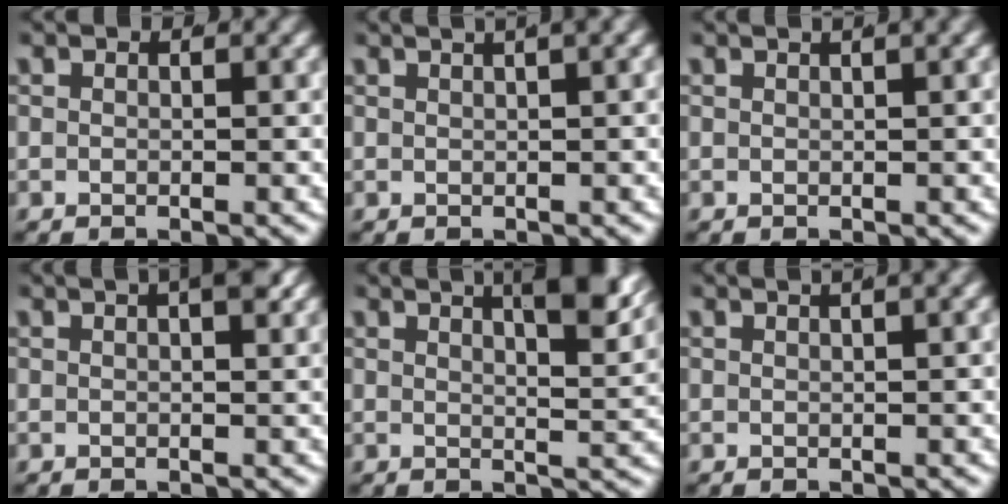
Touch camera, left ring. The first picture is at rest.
{"total": 4.4, "force": [2.6, 0.8, 3.5], "torque": [-0.027, 0.026, 0.035]}
{"total": 2.1, "force": [1.4, -0.1, 1.6], "torque": [-0.005, 0.018, 0.018]}
{"total": 3.5, "force": [1.8, 0.6, 2.9], "torque": [-0.031, 0.015, 0.024]}
{"total": 7.4, "force": [4.4, 1.8, 5.7], "torque": [-0.072, 0.002, 0.066]}
{"total": 3.4, "force": [2.1, 0.3, 2.6], "torque": [-0.016, 0.022, 0.028]}